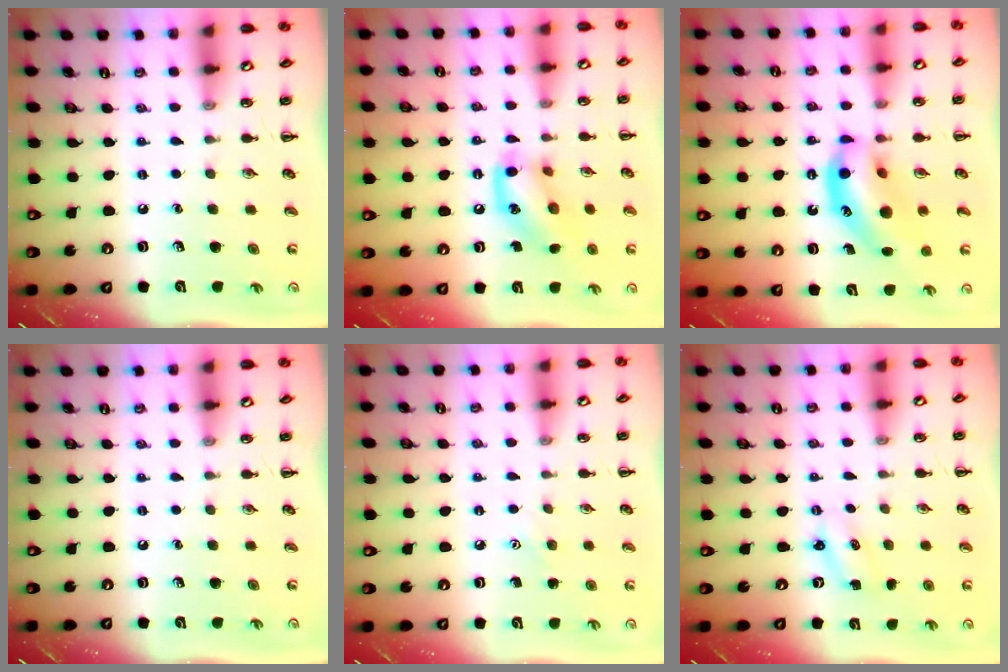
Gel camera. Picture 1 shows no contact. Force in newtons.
{"total": 12.9, "press": 12.8, "slide": 1.9}
{"total": 13.4, "press": 13.0, "slide": 3.3}
{"total": 0.0}
{"total": 3.9, "press": 3.8, "slide": 0.9}
{"total": 1.4, "press": 1.3, "slide": 0.3}